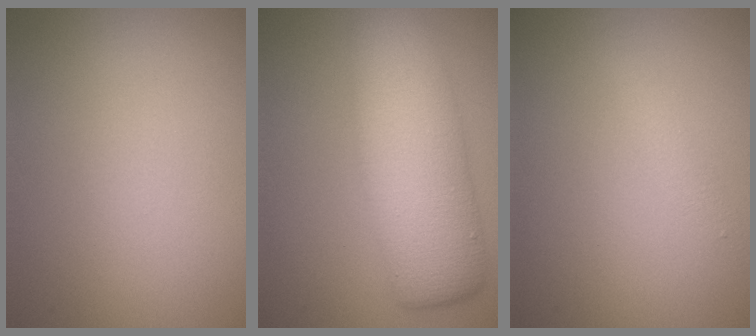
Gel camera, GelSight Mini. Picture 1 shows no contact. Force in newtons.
{"total": 9.1, "press": 9.1, "slide": 0.2}
{"total": 1.1, "press": 1.1, "slide": 0.1}